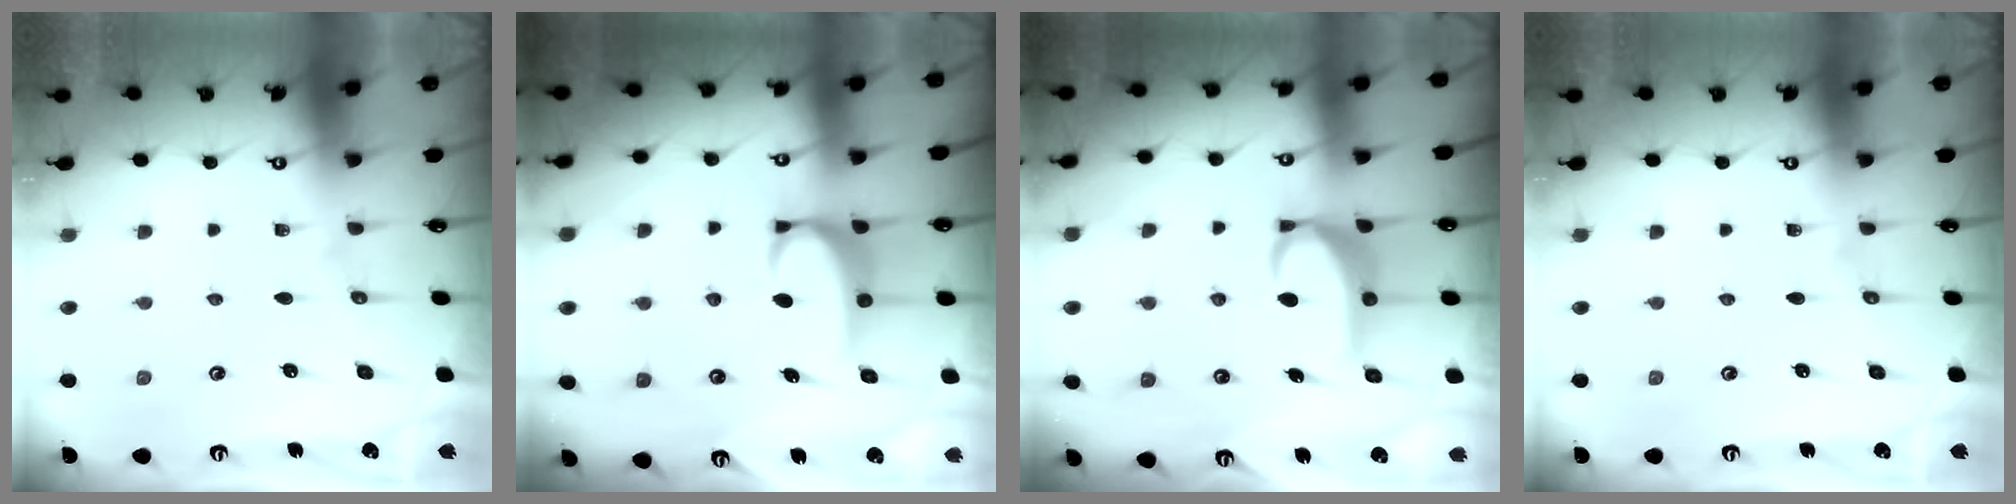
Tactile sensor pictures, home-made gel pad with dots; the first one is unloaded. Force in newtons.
{"total": 3.5, "press": 3.4, "slide": 0.6}
{"total": 5.6, "press": 5.6, "slide": 0.3}
{"total": 0.0}